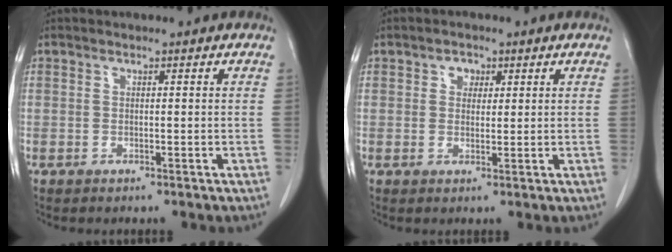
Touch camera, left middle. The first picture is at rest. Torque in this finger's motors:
{"motor_torque": [0.38, -0.36, -0.05, 0.01]}